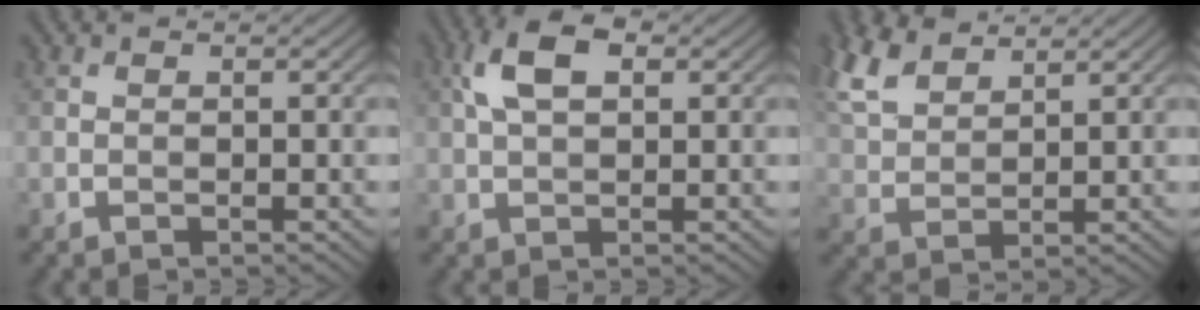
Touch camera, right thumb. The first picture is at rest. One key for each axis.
{"total": 5.8, "fx": 1.9, "fy": 3.0, "fz": 4.6, "tx": -0.103, "ty": 0.012, "tz": 0.030}
{"total": 7.4, "fx": 5.2, "fy": 3.2, "fz": 4.1, "tx": -0.121, "ty": 0.015, "tz": 0.114}